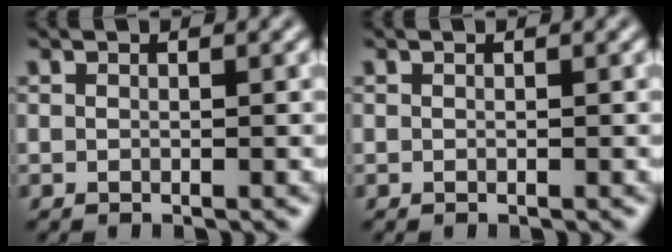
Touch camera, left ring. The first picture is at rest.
{"total": 0.0}